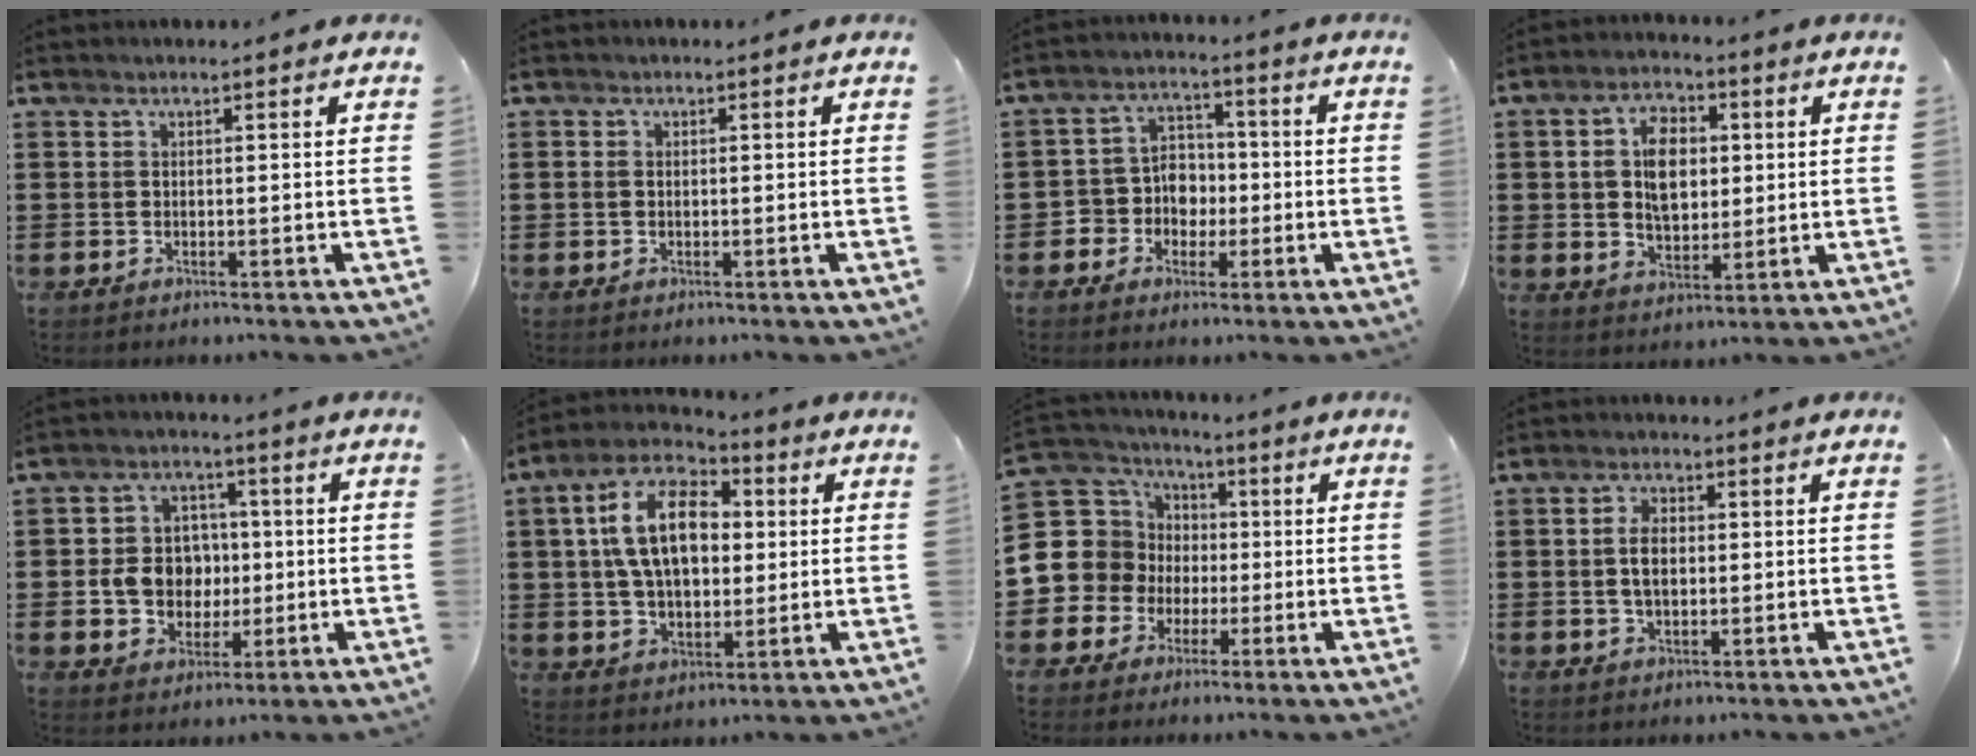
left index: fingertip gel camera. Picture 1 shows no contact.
{"total": 0.8, "force": [-0.2, 0.8, 0.2], "torque": [-0.006, 0.004, -0.004]}
{"total": 4.7, "force": [-1.6, 4.3, 1.1], "torque": [-0.038, 0.013, -0.034]}
{"total": 7.7, "force": [1.4, 5.1, 5.6], "torque": [-0.112, 0.012, 0.018]}
{"total": 7.8, "force": [0.0, 6.9, 3.7], "torque": [-0.087, 0.018, 0.000]}
{"total": 12.9, "force": [2.6, 7.9, 9.8], "torque": [-0.215, 0.015, 0.042]}
{"total": 11.2, "force": [-0.8, 10.9, 2.4], "torque": [-0.118, -0.001, -0.012]}
{"total": 4.1, "force": [0.3, 2.3, 3.4], "torque": [-0.083, 0.004, -0.001]}